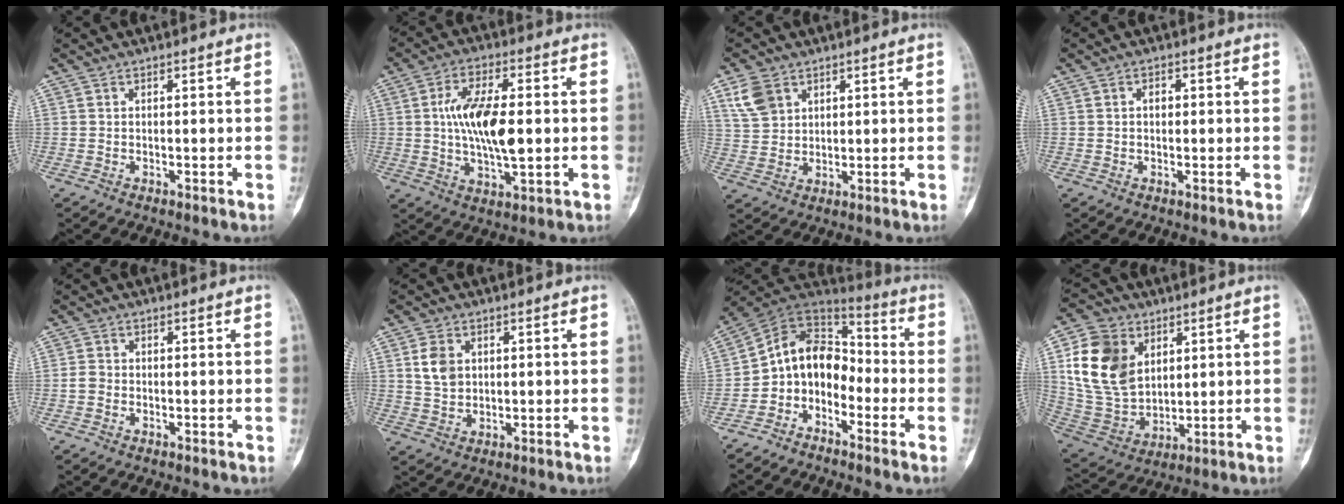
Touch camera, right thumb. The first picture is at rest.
{"total": 12.9, "force": [0.5, 5.7, 11.5], "torque": [-0.207, 0.000, 0.008]}
{"total": 6.4, "force": [3.4, 4.5, 3.0], "torque": [-0.045, -0.009, 0.074]}
{"total": 1.4, "force": [0.0, 0.8, 1.1], "torque": [-0.011, 0.003, -0.003]}
{"total": 1.7, "force": [-0.5, 1.4, 0.9], "torque": [-0.013, 0.005, -0.012]}
{"total": 4.9, "force": [1.2, 3.5, 3.2], "torque": [-0.049, -0.004, 0.025]}
{"total": 11.6, "force": [-3.9, 9.0, 6.3], "torque": [-0.081, 0.085, -0.086]}
{"total": 16.1, "force": [4.9, 11.6, 9.9], "torque": [-0.168, -0.014, 0.105]}